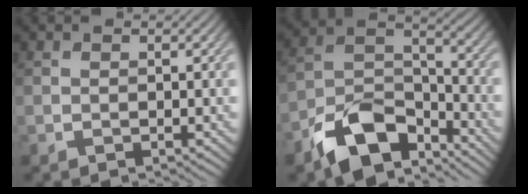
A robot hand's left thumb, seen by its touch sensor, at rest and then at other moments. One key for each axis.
{"total": 12.0, "fx": -8.4, "fy": 5.6, "fz": 6.5, "tx": -0.126, "ty": -0.005, "tz": -0.166}